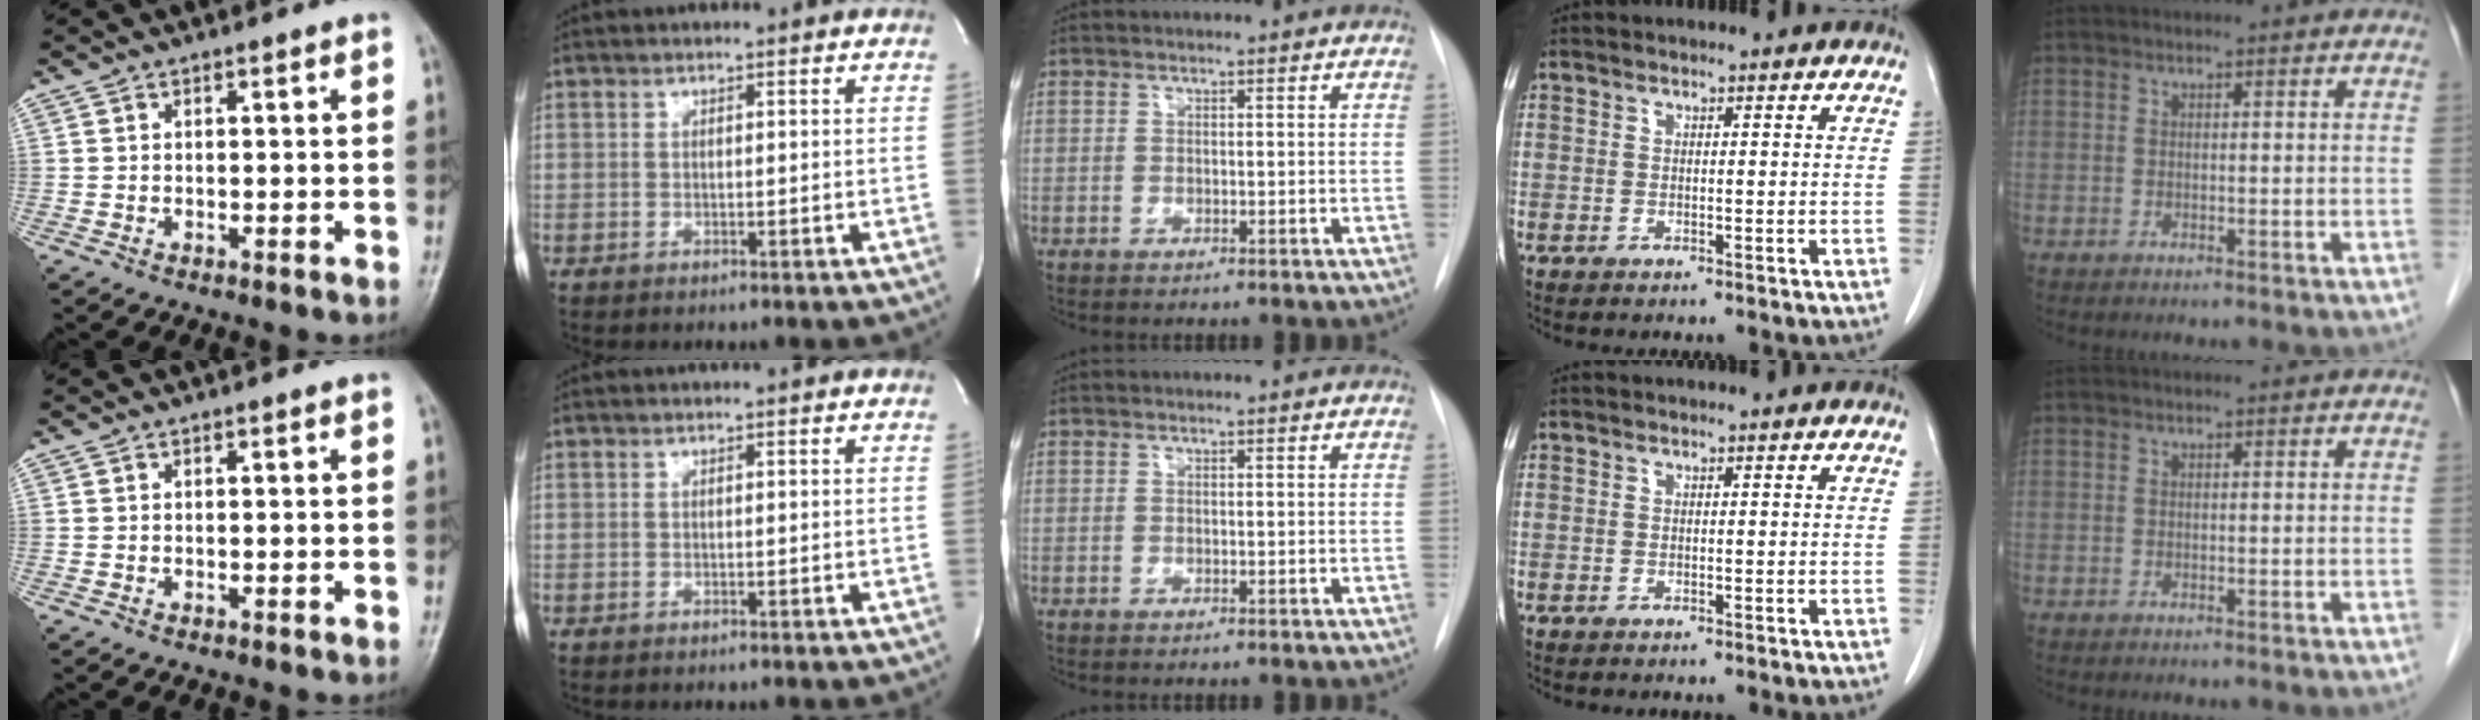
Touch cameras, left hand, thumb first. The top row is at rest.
{}